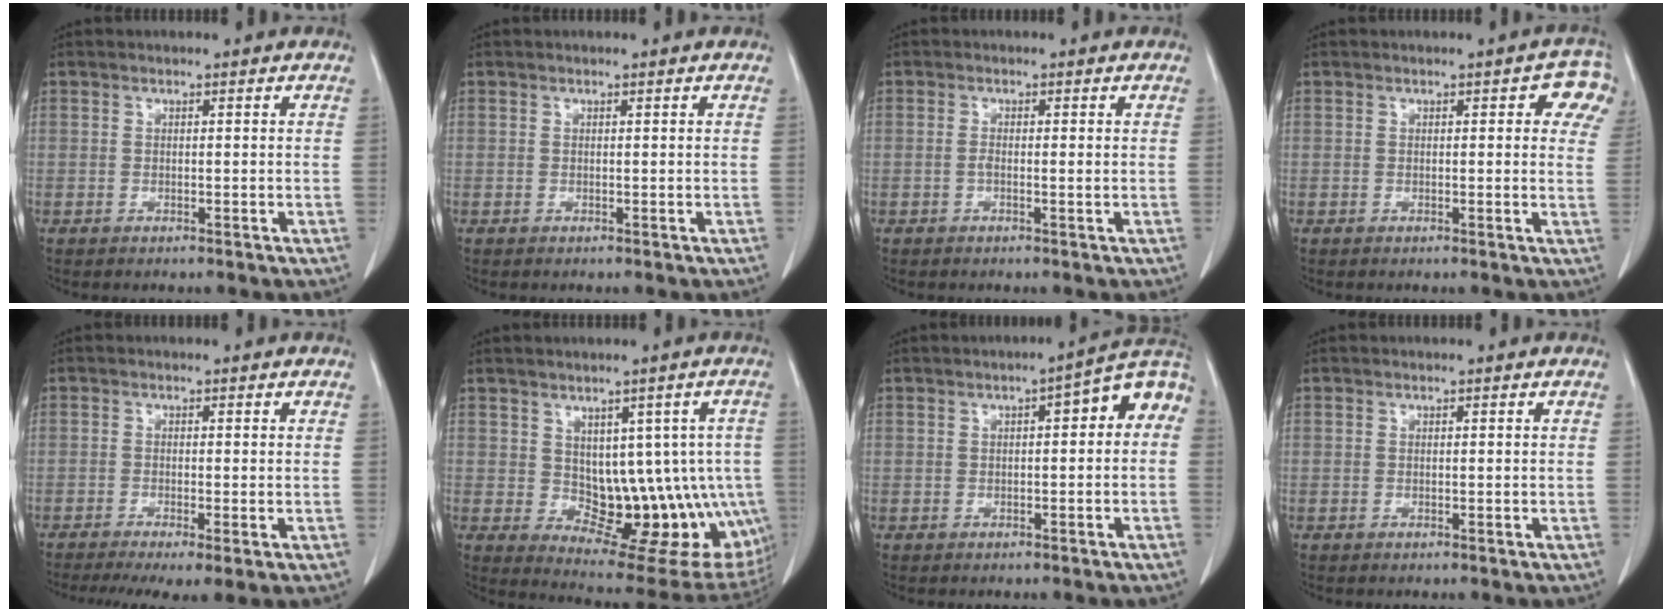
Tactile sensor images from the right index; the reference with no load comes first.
{"total": 0.0}
{"total": 1.3, "force": [-0.1, 0.3, 1.3], "torque": [-0.024, 0.000, -0.001]}
{"total": 5.4, "force": [2.4, 1.9, 4.5], "torque": [-0.036, 0.003, 0.010]}
{"total": 7.2, "force": [-4.8, 1.4, 5.3], "torque": [-0.084, -0.014, -0.078]}
{"total": 15.2, "force": [-1.2, 8.4, 12.6], "torque": [-0.121, 0.012, 0.007]}
{"total": 7.2, "force": [1.2, 2.1, 6.8], "torque": [-0.088, 0.036, 0.008]}
{"total": 0.0}